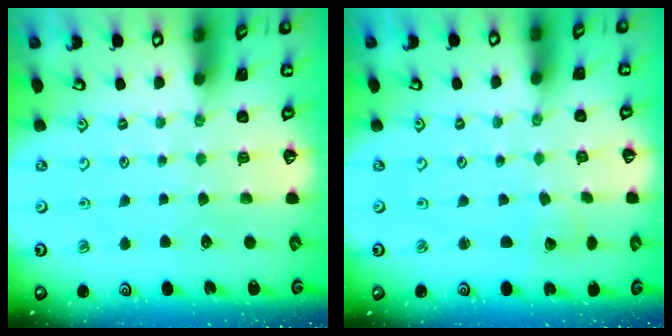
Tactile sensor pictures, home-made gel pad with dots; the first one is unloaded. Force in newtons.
{"total": 2.0, "press": 2.0, "slide": 0.2}